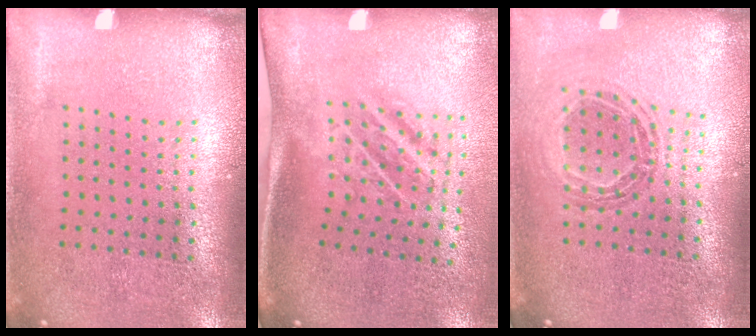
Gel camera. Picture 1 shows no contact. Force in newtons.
{"total": 1.8, "press": 1.1, "slide": 1.4}
{"total": 0.8, "press": 0.8, "slide": 0.1}